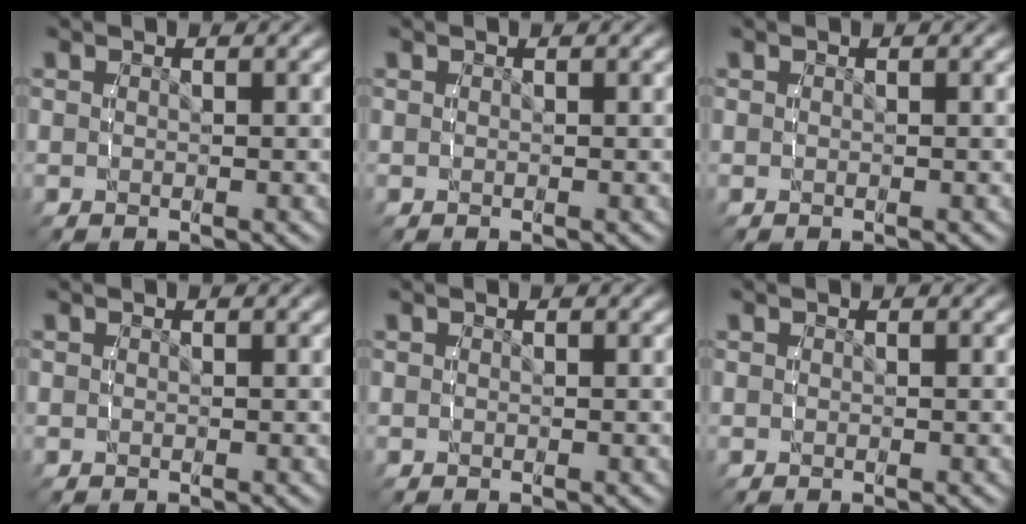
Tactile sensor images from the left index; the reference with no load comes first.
{"total": 0.0}
{"total": 0.0}
{"total": 0.0}
{"total": 0.0}
{"total": 0.0}